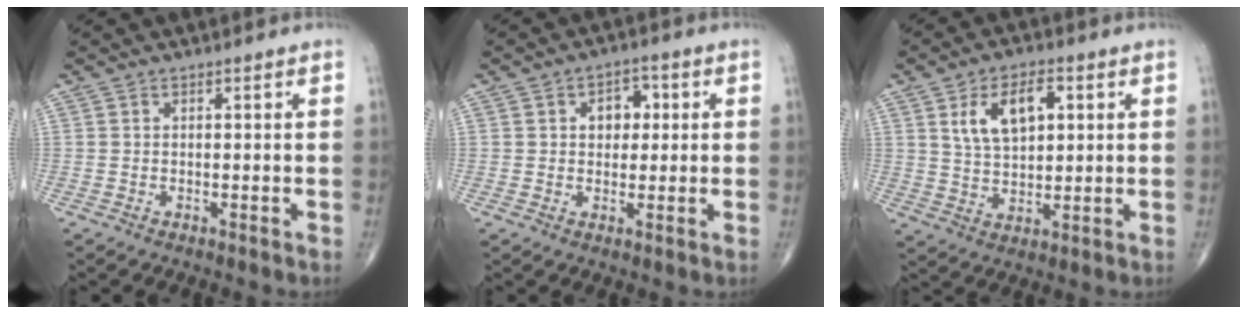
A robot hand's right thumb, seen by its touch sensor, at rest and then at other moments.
{"total": 5.1, "force": [1.0, 3.7, 3.4], "torque": [-0.017, 0.005, 0.010]}
{"total": 9.7, "force": [3.2, 5.3, 7.5], "torque": [-0.113, -0.003, 0.059]}